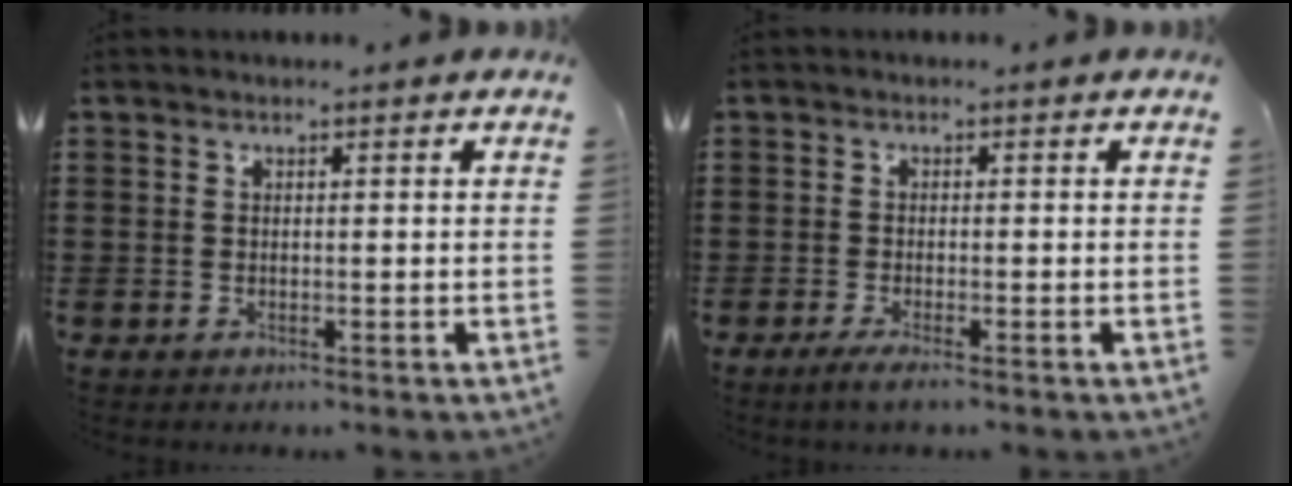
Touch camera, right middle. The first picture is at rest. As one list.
[{"total": 1.4, "force": [-0.5, -0.1, 1.2], "torque": [-0.025, -0.004, -0.011]}]